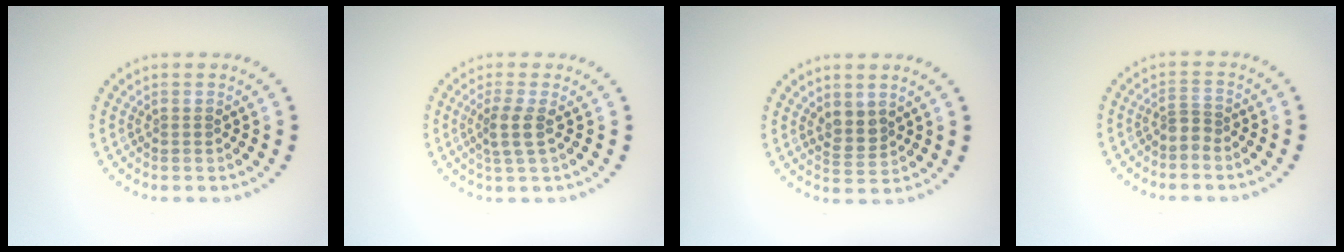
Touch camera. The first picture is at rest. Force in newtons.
{"total": 2.1, "press": 1.7, "slide": 1.2}
{"total": 2.0, "press": 1.8, "slide": 1.0}
{"total": 1.2, "press": 0.8, "slide": 0.9}